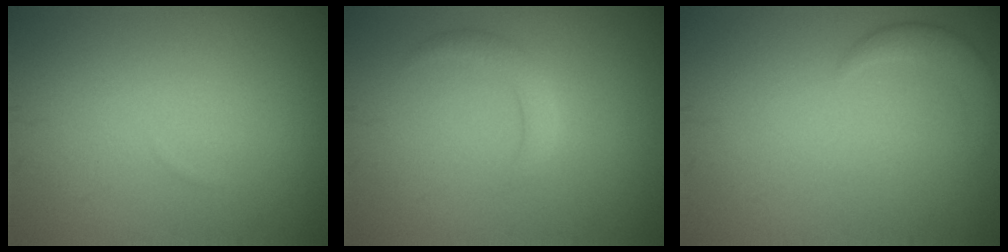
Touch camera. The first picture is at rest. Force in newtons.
{"total": 1.7, "press": 1.7, "slide": 0.0}
{"total": 2.0, "press": 2.0, "slide": 0.2}